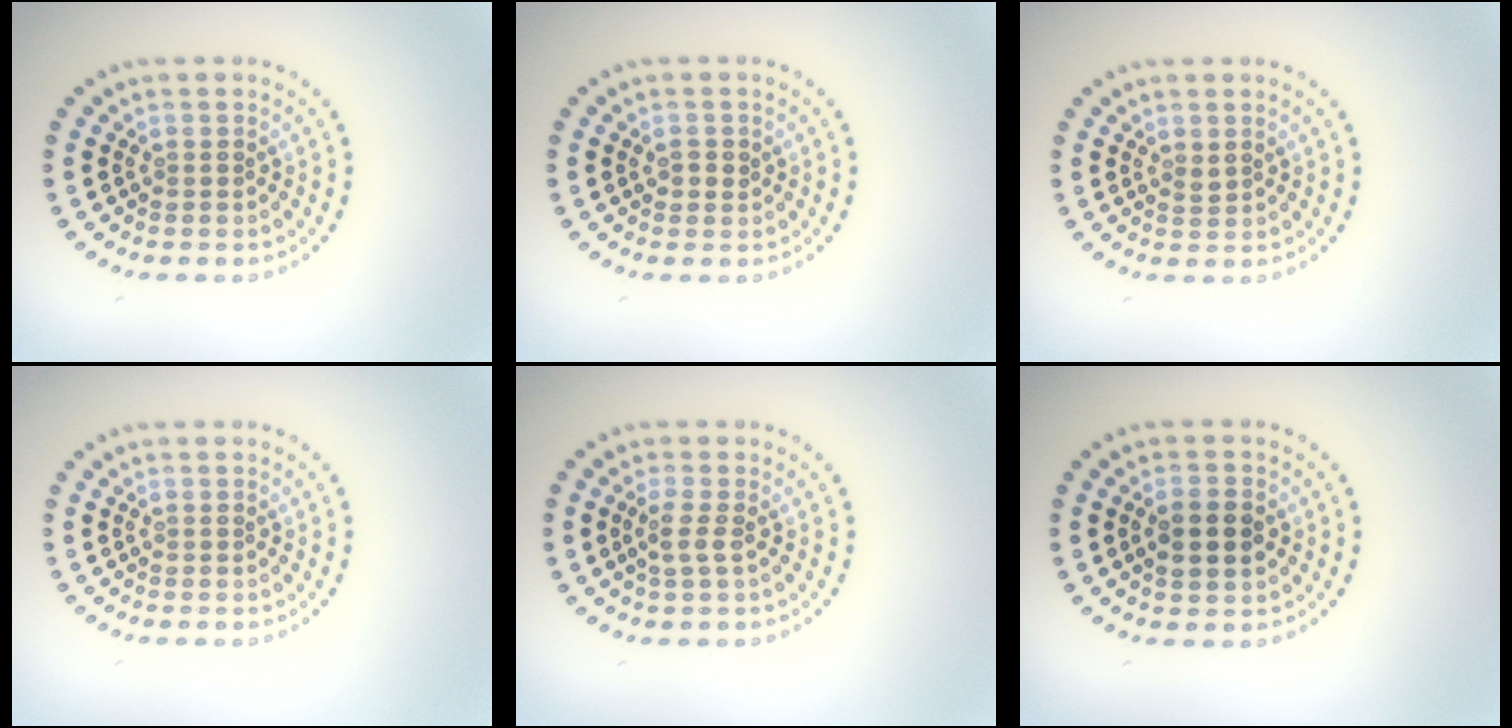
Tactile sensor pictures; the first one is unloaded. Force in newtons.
{"total": 1.2, "press": 1.1, "slide": 0.5}
{"total": 0.6, "press": 0.5, "slide": 0.3}
{"total": 0.0}
{"total": 1.5, "press": 1.3, "slide": 0.6}
{"total": 2.7, "press": 2.7, "slide": 0.2}